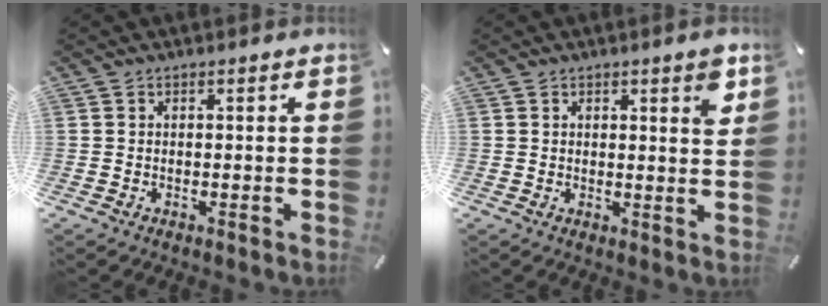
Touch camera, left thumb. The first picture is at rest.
{"total": 4.0, "force": [2.2, 1.2, 3.2], "torque": [-0.043, -0.010, 0.033]}